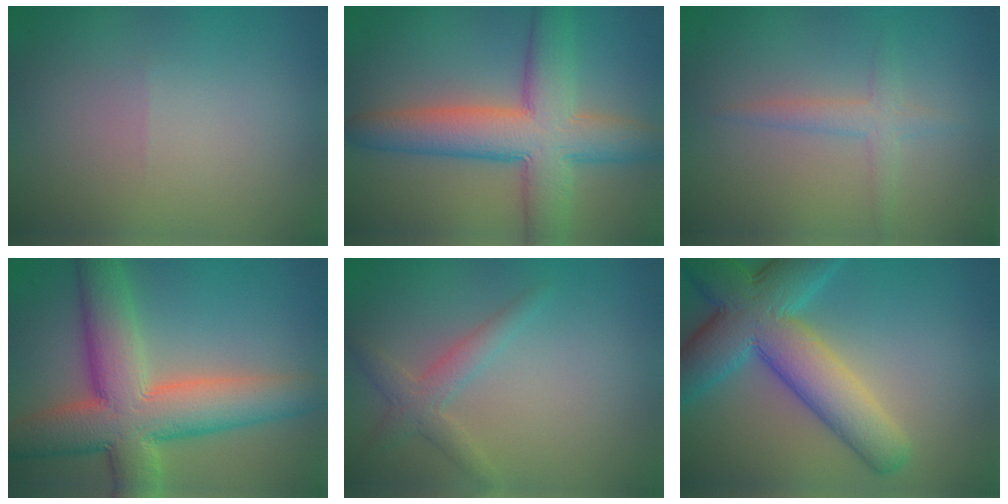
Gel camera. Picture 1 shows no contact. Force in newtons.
{"total": 8.8, "press": 8.8, "slide": 0.3}
{"total": 1.9, "press": 1.9, "slide": 0.1}
{"total": 10.6, "press": 10.6, "slide": 0.7}
{"total": 2.2, "press": 2.2, "slide": 0.1}
{"total": 9.8, "press": 9.8, "slide": 0.4}